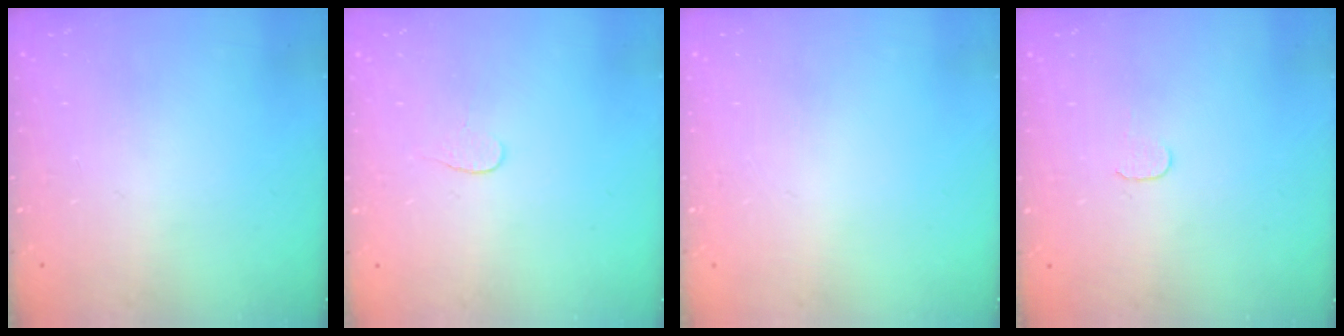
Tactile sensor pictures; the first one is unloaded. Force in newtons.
{"total": 3.4, "press": 3.4, "slide": 0.4}
{"total": 0.0}
{"total": 3.7, "press": 3.7, "slide": 0.3}